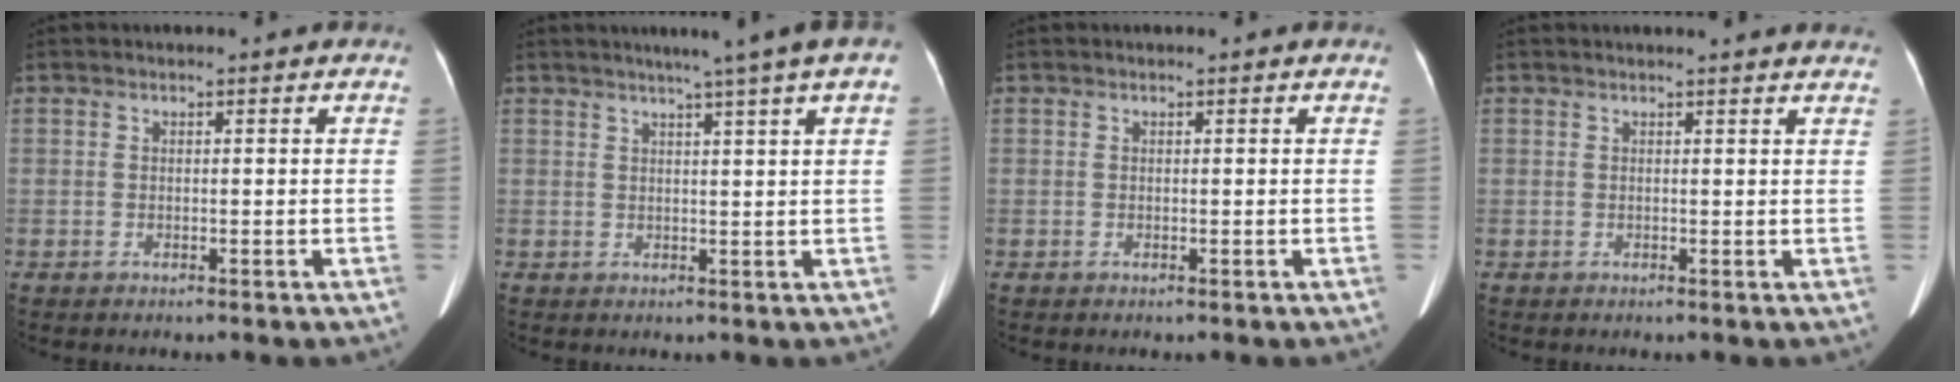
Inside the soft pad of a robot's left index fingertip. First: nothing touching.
{"total": 8.0, "force": [5.1, -0.2, 6.2], "torque": [-0.081, 0.025, 0.054]}
{"total": 0.0}
{"total": 6.6, "force": [6.3, 0.0, 2.0], "torque": [-0.023, 0.011, 0.052]}